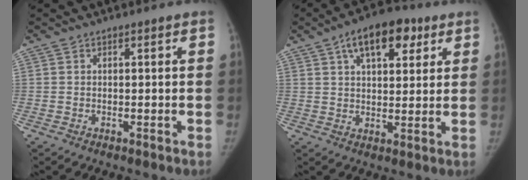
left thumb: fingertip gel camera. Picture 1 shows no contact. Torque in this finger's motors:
{"motor_torque": [0.39, 0.07, 1.16, -1.00, 0.24]}